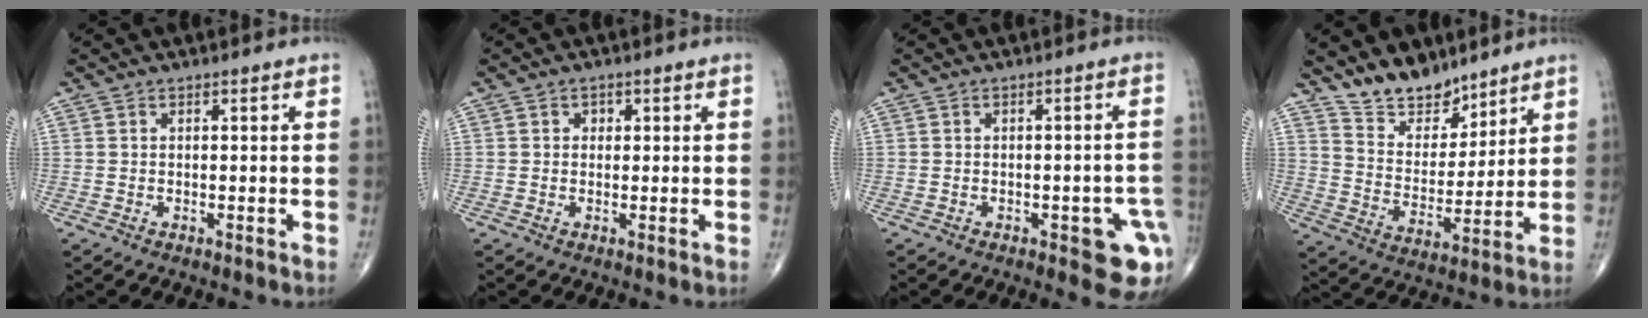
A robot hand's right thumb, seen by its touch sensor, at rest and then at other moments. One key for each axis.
{"total": 1.4, "fx": 0.4, "fy": 1.2, "fz": 0.5, "tx": 0.001, "ty": 0.001, "tz": 0.002}
{"total": 8.8, "fx": -3.3, "fy": 3.2, "fz": 7.5, "tx": -0.063, "ty": 0.012, "tz": -0.035}
{"total": 11.3, "fx": 9.3, "fy": 5.4, "fz": 3.4, "tx": -0.023, "ty": -0.076, "tz": 0.175}